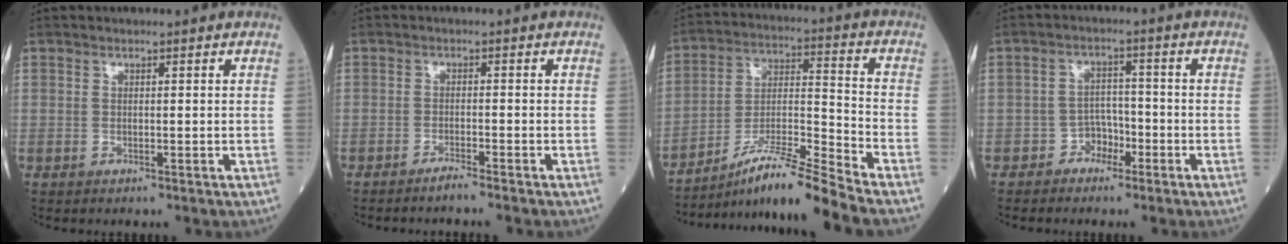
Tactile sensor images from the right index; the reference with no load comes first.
{"total": 1.9, "force": [-1.8, -0.5, 0.7], "torque": [-0.016, -0.001, -0.036]}
{"total": 13.1, "force": [-11.2, -2.6, 6.3], "torque": [-0.117, -0.004, -0.201]}
{"total": 3.2, "force": [-2.0, 2.4, 0.7], "torque": [-0.006, 0.012, -0.037]}